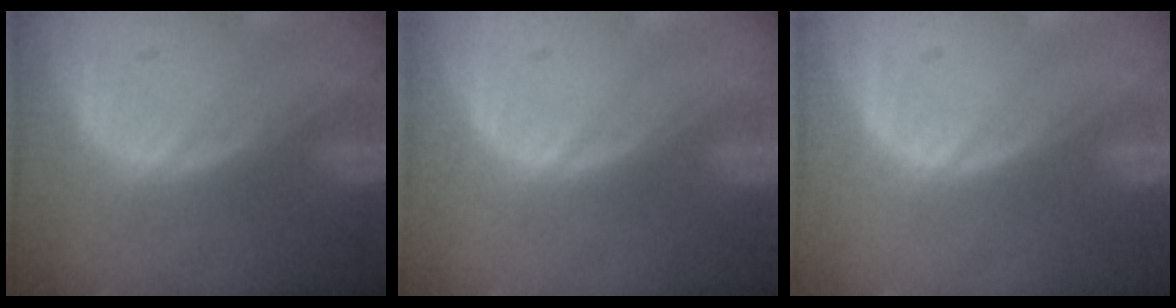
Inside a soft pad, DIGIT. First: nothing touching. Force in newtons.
{"total": 0.0}
{"total": 0.0}